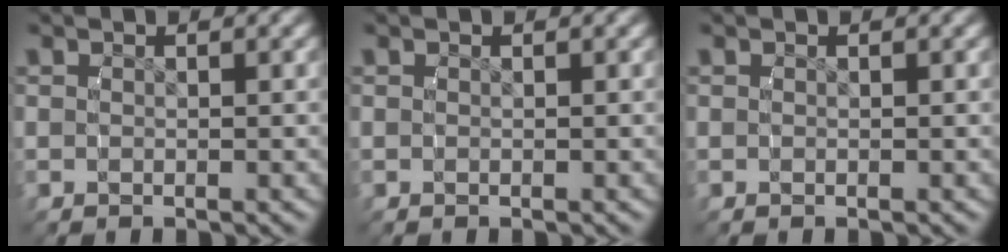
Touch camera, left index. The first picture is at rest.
{"total": 0.0}
{"total": 0.0}